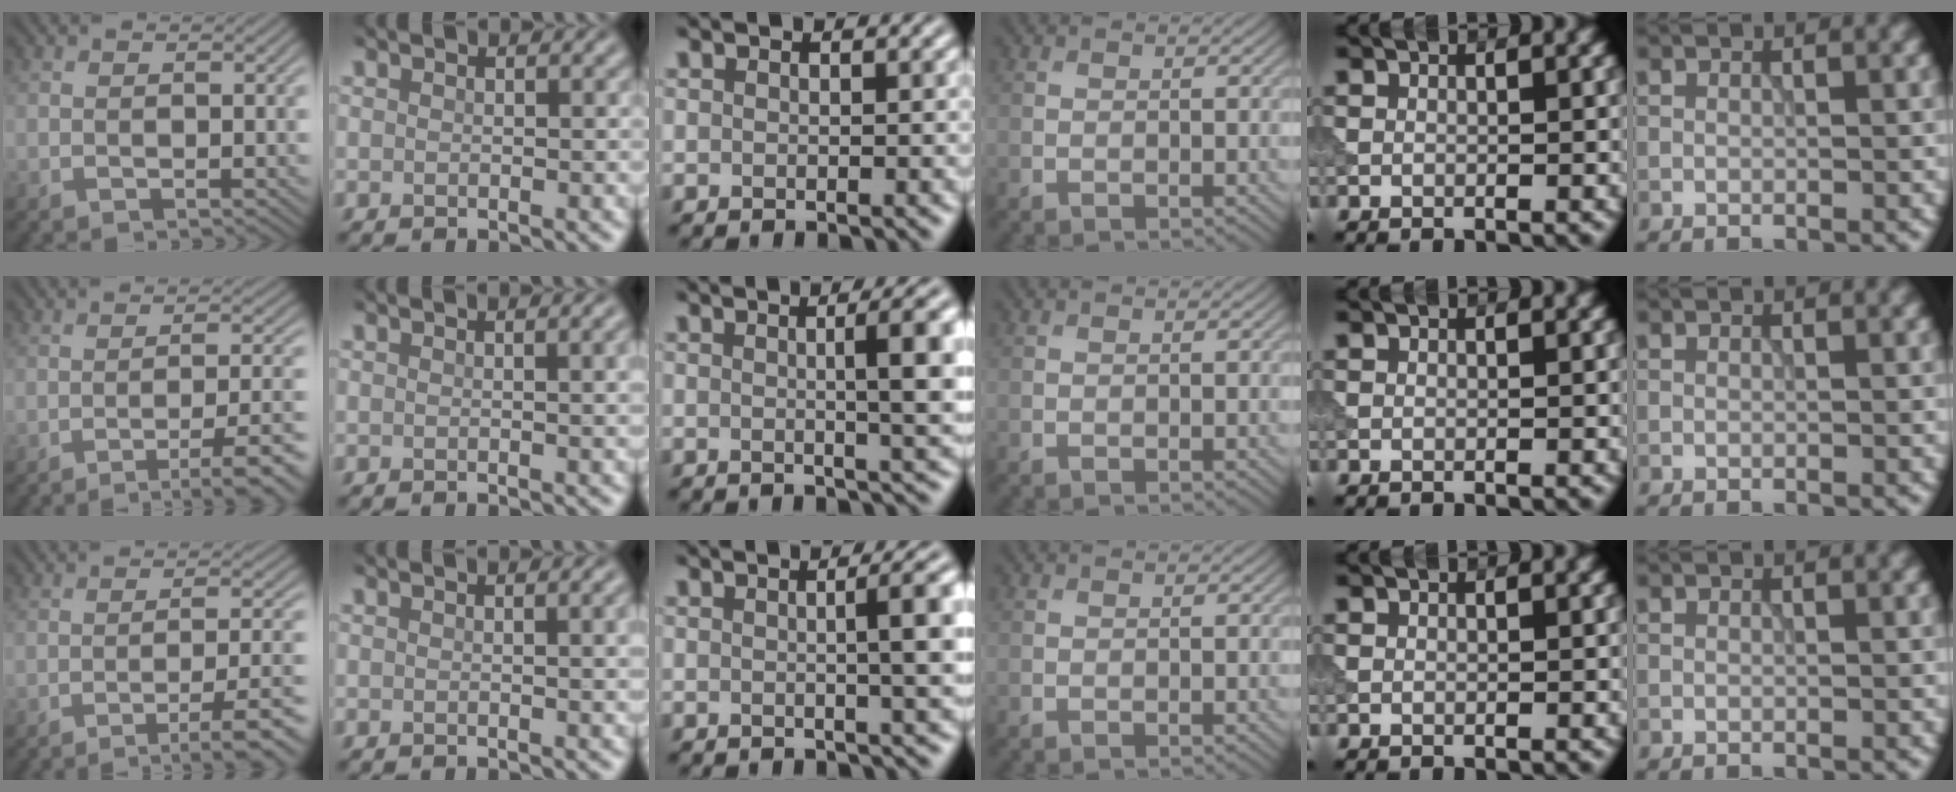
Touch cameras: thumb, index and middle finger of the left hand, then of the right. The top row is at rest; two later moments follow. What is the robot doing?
{"motion": "dispense", "object": "syringe"}